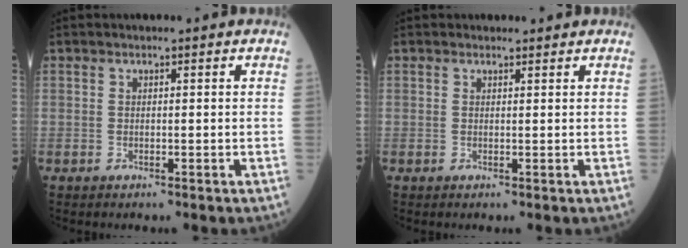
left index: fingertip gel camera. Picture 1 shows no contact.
{"total": 1.2, "force": [1.1, 0.3, 0.0], "torque": [-0.010, 0.001, 0.015]}